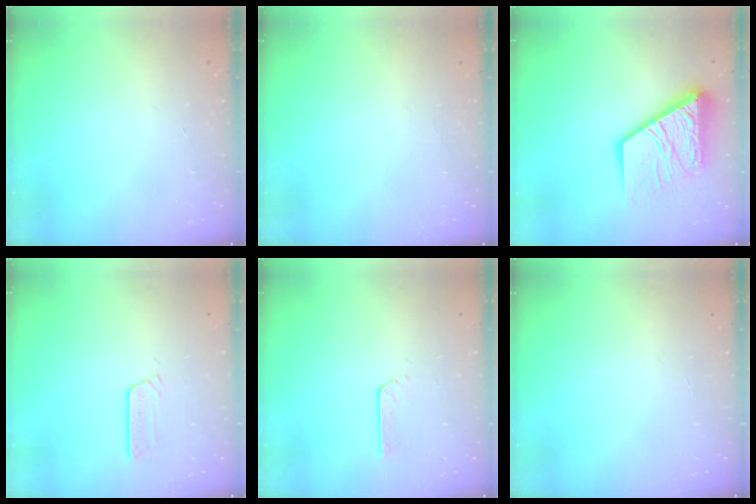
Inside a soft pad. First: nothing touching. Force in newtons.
{"total": 0.0}
{"total": 15.5, "press": 15.4, "slide": 1.9}
{"total": 2.5, "press": 2.5, "slide": 0.2}
{"total": 2.2, "press": 2.2, "slide": 0.3}
{"total": 0.0}